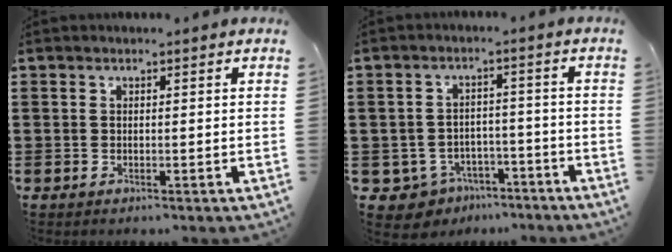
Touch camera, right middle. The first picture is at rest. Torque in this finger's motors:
{"motor_torque": [-0.08, 0.19, -0.02, -0.01]}